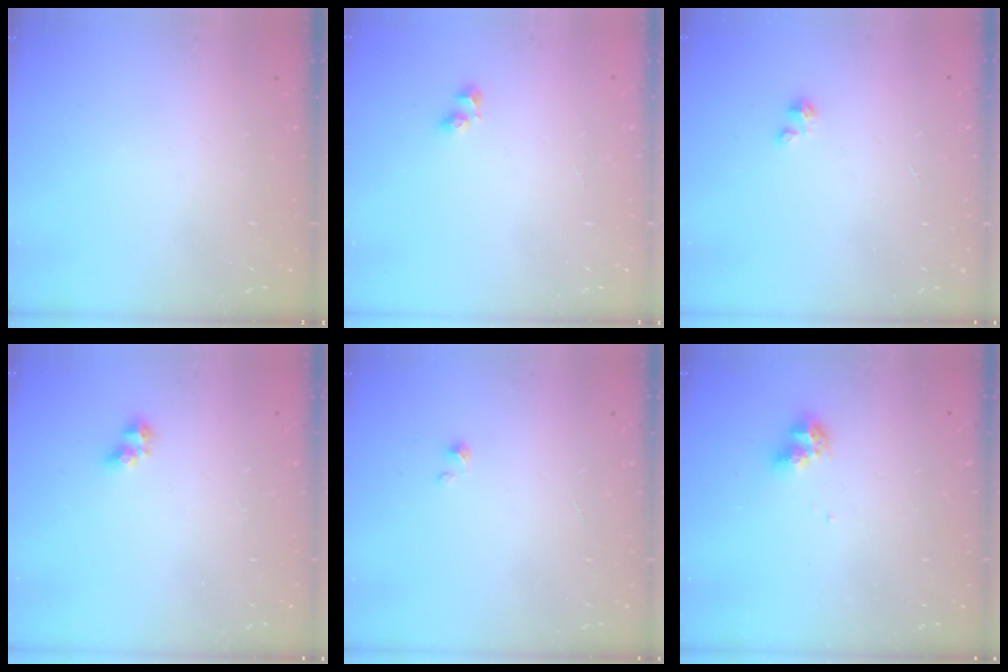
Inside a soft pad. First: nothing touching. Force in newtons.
{"total": 4.6, "press": 4.3, "slide": 1.8}
{"total": 1.2, "press": 1.1, "slide": 0.1}
{"total": 3.3, "press": 3.3, "slide": 0.2}
{"total": 0.7, "press": 0.7, "slide": 0.1}
{"total": 7.8, "press": 7.7, "slide": 0.6}